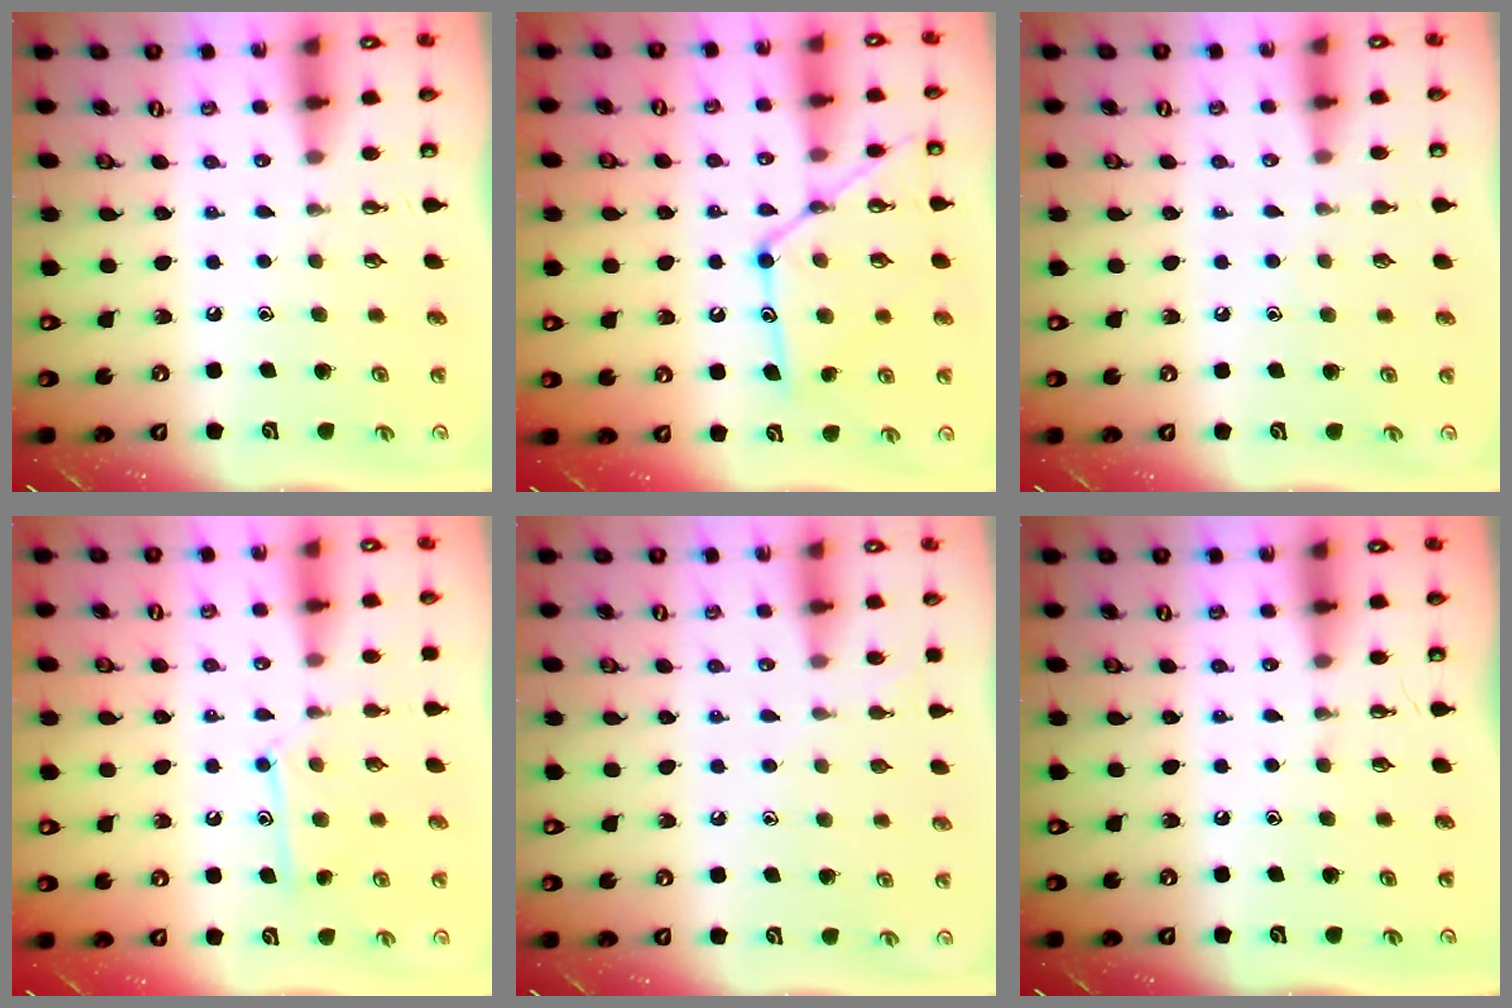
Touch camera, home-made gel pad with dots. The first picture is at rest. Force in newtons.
{"total": 16.8, "press": 16.7, "slide": 1.6}
{"total": 4.8, "press": 4.7, "slide": 0.5}
{"total": 11.8, "press": 11.8, "slide": 0.8}
{"total": 4.3, "press": 4.3, "slide": 0.5}
{"total": 0.0}